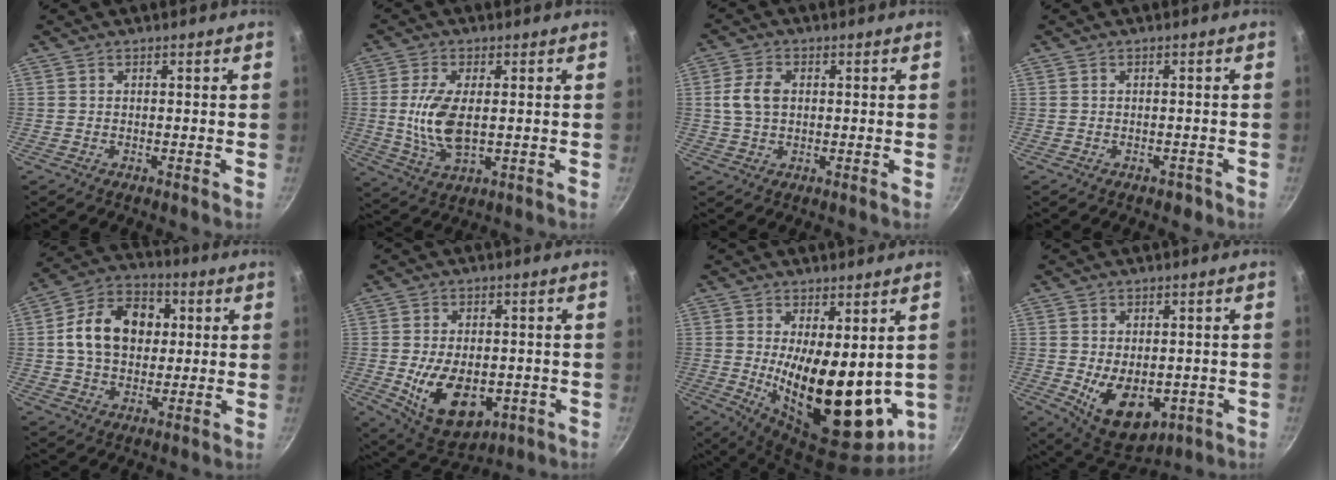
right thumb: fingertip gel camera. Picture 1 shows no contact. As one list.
[{"total": 9.6, "force": [0.3, 4.6, 8.5], "torque": [-0.171, -0.008, 0.009]}, {"total": 5.7, "force": [0.7, 3.9, 4.2], "torque": [-0.076, 0.009, 0.011]}, {"total": 1.4, "force": [-0.9, 0.9, 0.5], "torque": [0.005, 0.018, 0.001]}, {"total": 15.1, "force": [2.2, 11.1, 9.9], "torque": [-0.138, 0.020, 0.025]}, {"total": 14.3, "force": [-2.7, 8.9, 10.8], "torque": [-0.151, -0.006, -0.022]}, {"total": 19.4, "force": [0.7, 8.3, 17.5], "torque": [-0.243, -0.043, 0.033]}, {"total": 12.0, "force": [-2.2, 7.7, 8.9], "torque": [-0.105, -0.013, -0.008]}]